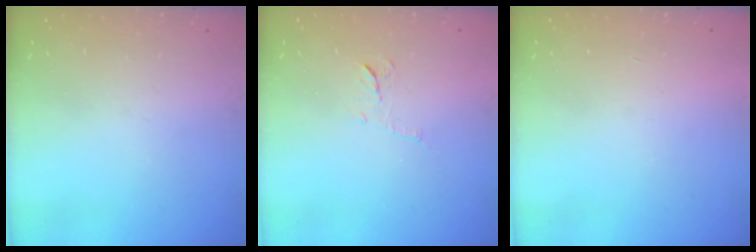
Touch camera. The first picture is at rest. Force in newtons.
{"total": 5.6, "press": 5.6, "slide": 0.4}
{"total": 1.7, "press": 1.7, "slide": 0.1}